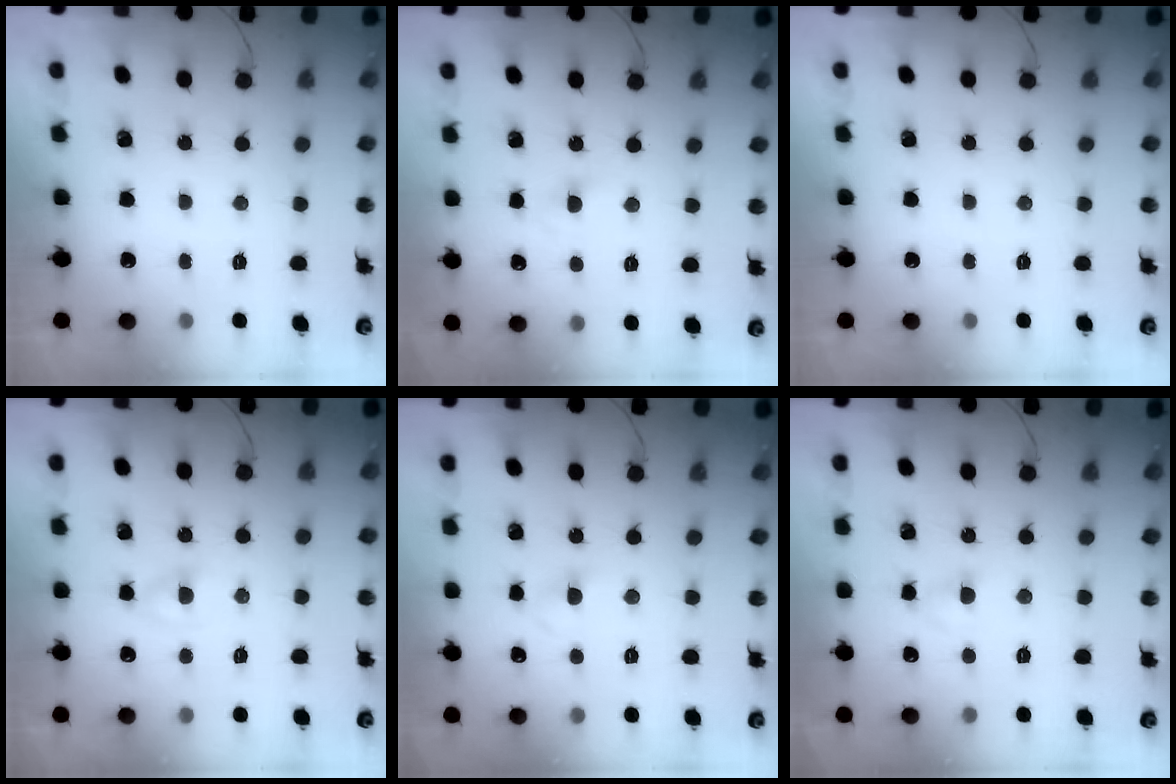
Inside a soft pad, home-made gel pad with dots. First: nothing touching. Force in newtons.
{"total": 2.6, "press": 2.3, "slide": 1.1}
{"total": 0.0}
{"total": 2.5, "press": 2.4, "slide": 0.9}
{"total": 3.0, "press": 2.8, "slide": 1.3}
{"total": 2.7, "press": 2.4, "slide": 1.2}